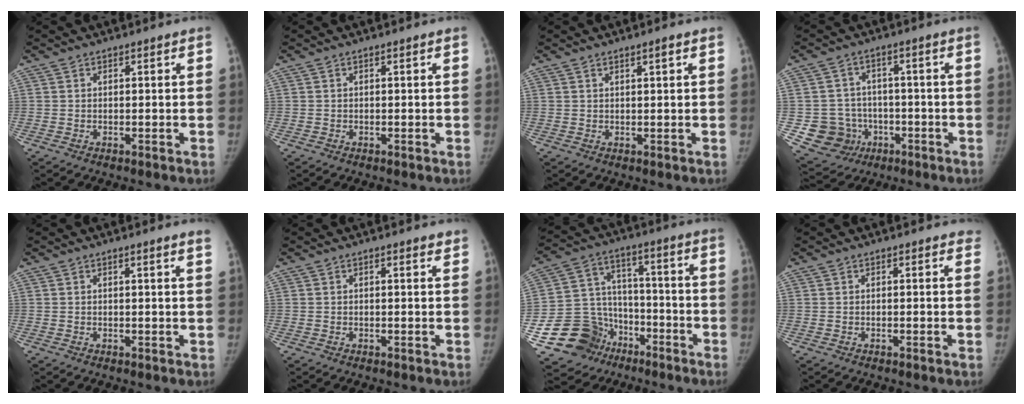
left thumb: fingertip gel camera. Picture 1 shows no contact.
{"total": 0.0}
{"total": 1.1, "force": [0.7, 0.1, 0.8], "torque": [-0.005, -0.002, 0.012]}
{"total": 9.5, "force": [-2.5, 9.0, 1.7], "torque": [-0.015, 0.023, -0.028]}
{"total": 2.6, "force": [2.0, -0.3, 1.7], "torque": [-0.022, -0.004, 0.017]}
{"total": 1.2, "force": [0.9, 0.3, 0.7], "torque": [-0.007, -0.003, 0.011]}
{"total": 14.7, "force": [-7.0, 12.6, 3.2], "torque": [-0.023, 0.088, -0.107]}
{"total": 1.1, "force": [0.9, 0.5, 0.3], "torque": [0.005, -0.002, 0.002]}